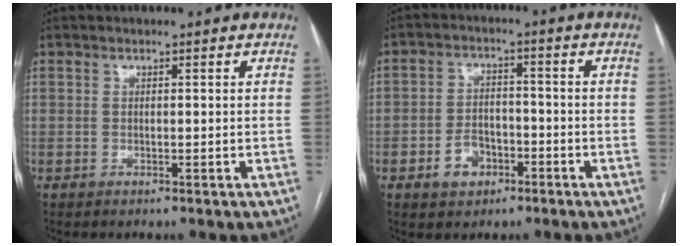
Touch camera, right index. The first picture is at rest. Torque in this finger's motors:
{"motor_torque": [0.01, -0.34, -0.34, -0.15]}